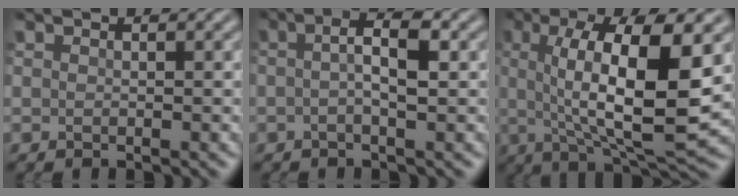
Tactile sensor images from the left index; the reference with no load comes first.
{"total": 3.4, "force": [0.0, 0.8, 3.3], "torque": [-0.062, 0.010, -0.007]}
{"total": 11.0, "force": [0.9, 2.8, 10.6], "torque": [-0.164, -0.006, 0.016]}